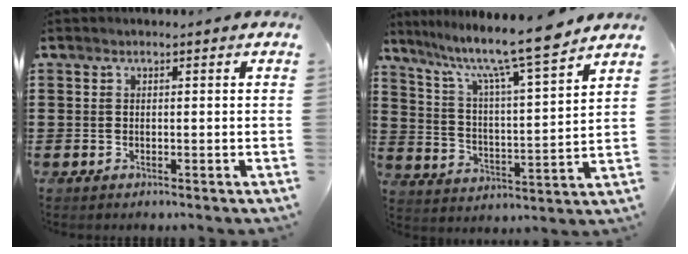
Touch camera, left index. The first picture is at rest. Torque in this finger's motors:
{"motor_torque": [1.99, -0.07, 0.90, 0.19]}